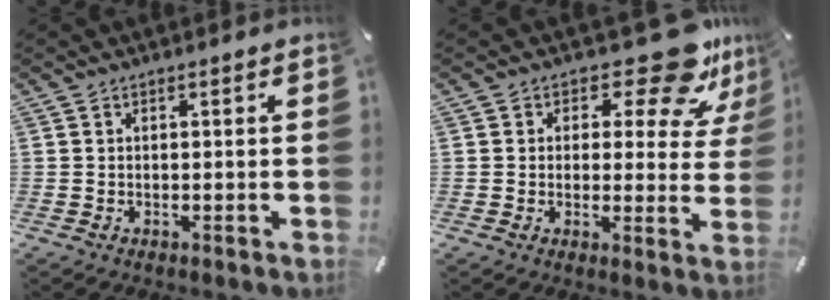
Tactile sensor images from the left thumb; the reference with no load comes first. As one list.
[{"total": 14.2, "force": [9.2, 6.0, 9.0], "torque": [-0.125, -0.058, 0.153]}]